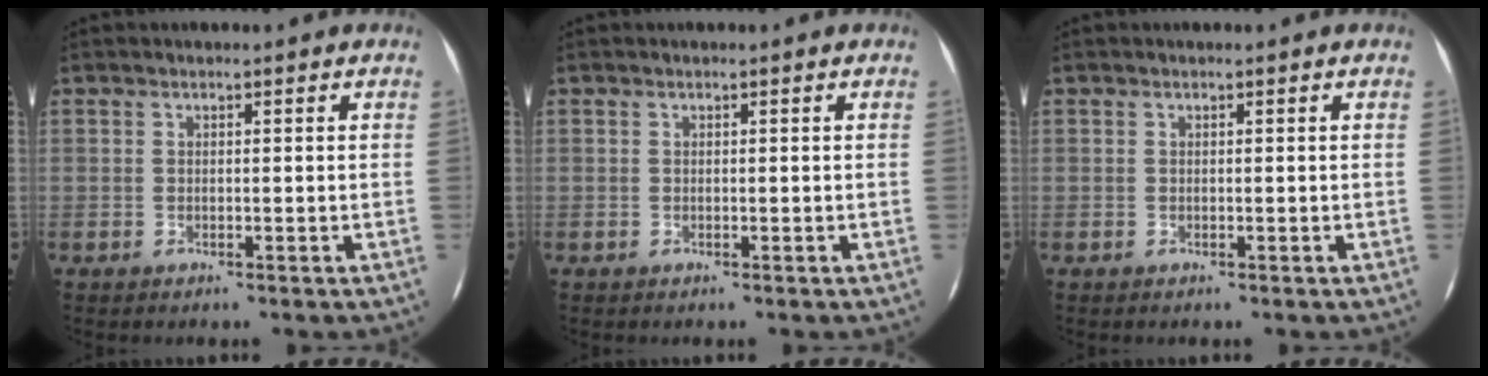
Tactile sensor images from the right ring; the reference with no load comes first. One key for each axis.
{"total": 0.0}
{"total": 0.0}